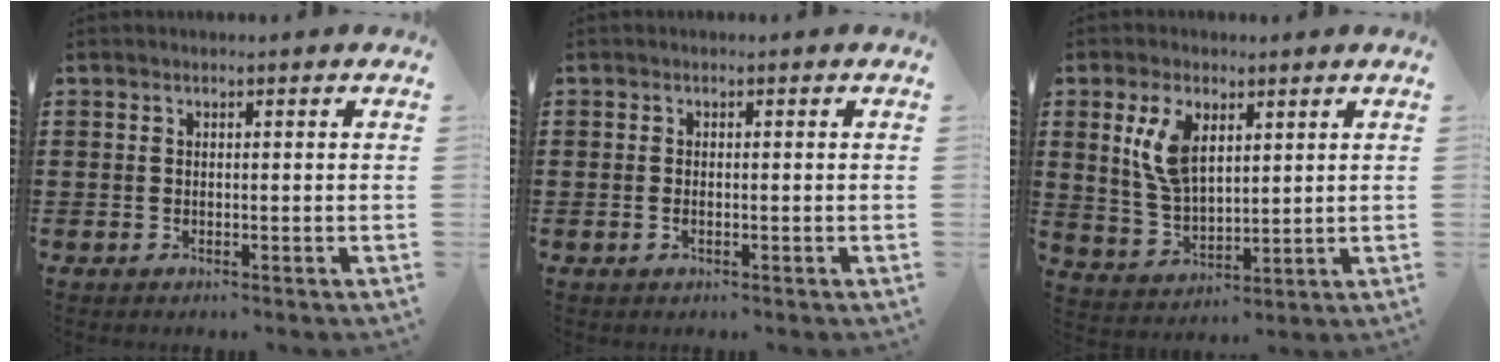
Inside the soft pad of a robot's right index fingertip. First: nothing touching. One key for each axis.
{"total": 0.7, "fx": -0.2, "fy": 0.3, "fz": 0.6, "tx": -0.013, "ty": -0.003, "tz": -0.004}
{"total": 8.0, "fx": 3.4, "fy": 4.1, "fz": 5.9, "tx": -0.144, "ty": 0.004, "tz": 0.057}